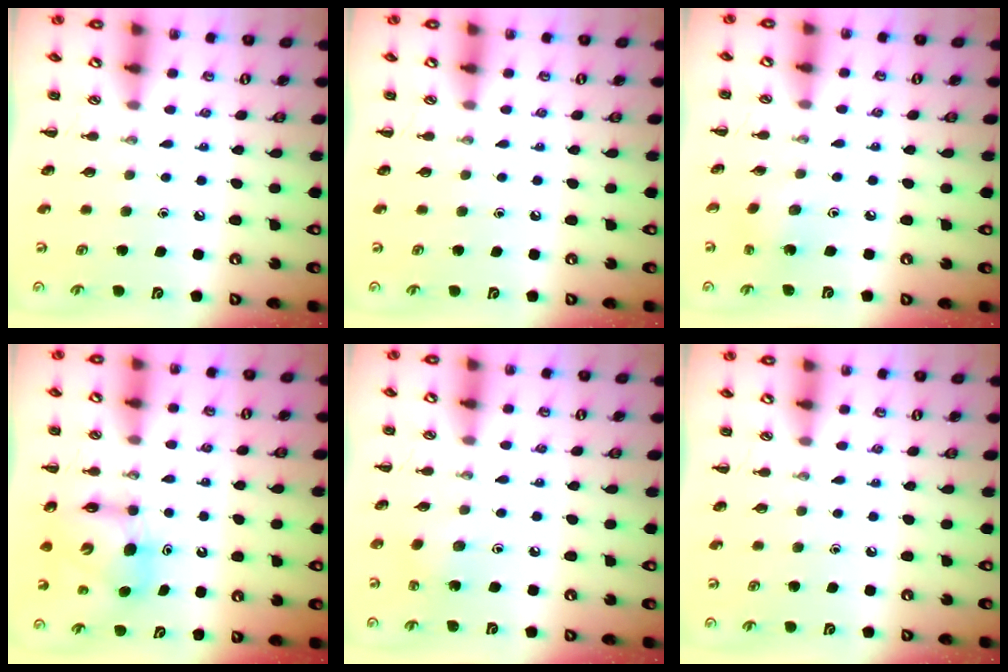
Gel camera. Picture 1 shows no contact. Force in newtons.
{"total": 0.0}
{"total": 1.9, "press": 1.7, "slide": 0.7}
{"total": 7.3, "press": 7.2, "slide": 0.9}
{"total": 2.4, "press": 2.2, "slide": 0.8}
{"total": 0.0}